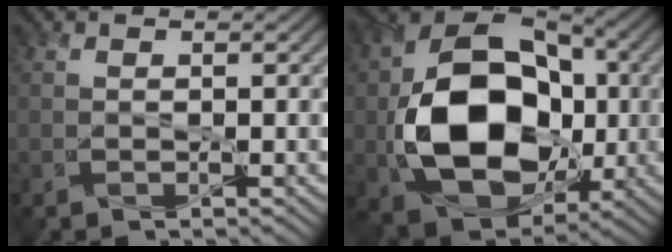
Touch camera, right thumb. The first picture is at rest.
{"total": 15.8, "force": [-1.8, 11.5, 10.7], "torque": [-0.194, -0.012, -0.030]}